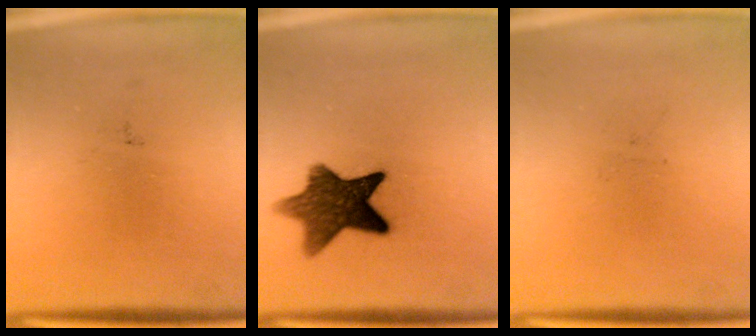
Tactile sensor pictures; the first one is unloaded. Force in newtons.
{"total": 11.0}
{"total": 0.0}